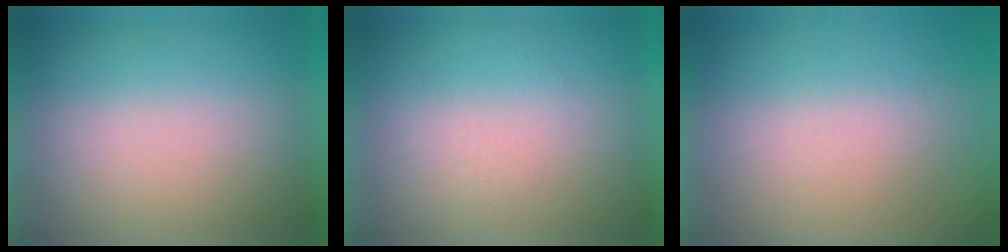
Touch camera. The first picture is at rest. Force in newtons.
{"total": 1.2}
{"total": 5.4}